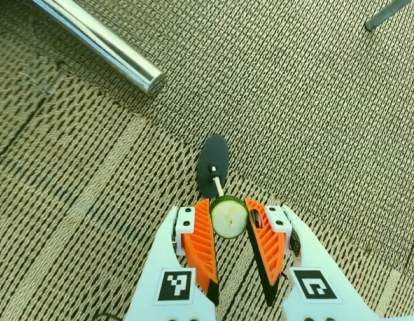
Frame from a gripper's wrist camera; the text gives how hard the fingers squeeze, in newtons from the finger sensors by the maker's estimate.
{"total": 6.6, "left": 6.0, "right": 7.3}